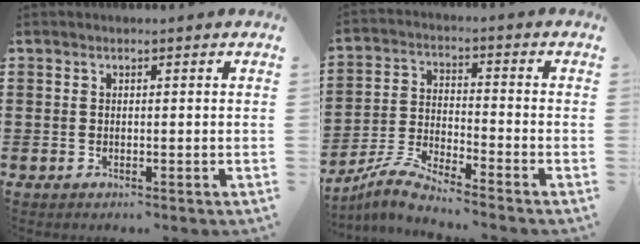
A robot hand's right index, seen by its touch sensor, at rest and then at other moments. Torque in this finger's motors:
{"motor_torque": [-0.43, -0.80, 0.13, 0.00]}